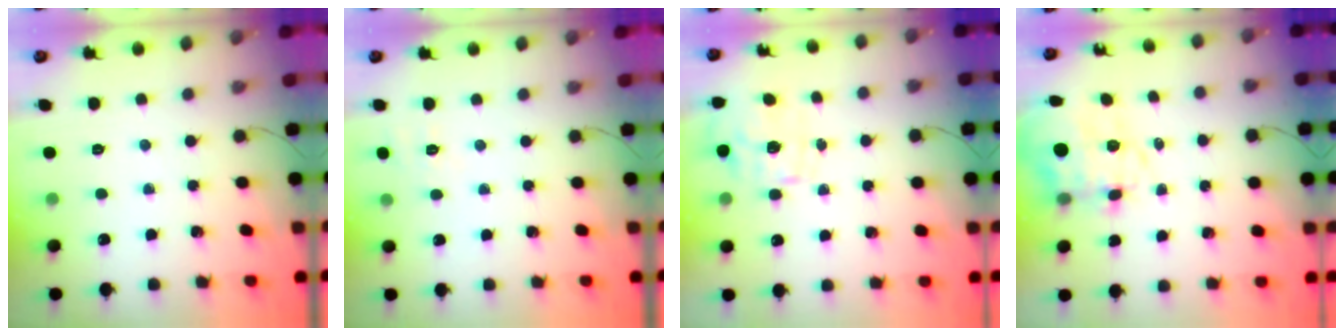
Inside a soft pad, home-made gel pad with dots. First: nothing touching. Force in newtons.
{"total": 3.8, "press": 3.2, "slide": 2.1}
{"total": 2.2, "press": 2.2, "slide": 0.4}
{"total": 7.7, "press": 7.1, "slide": 3.1}